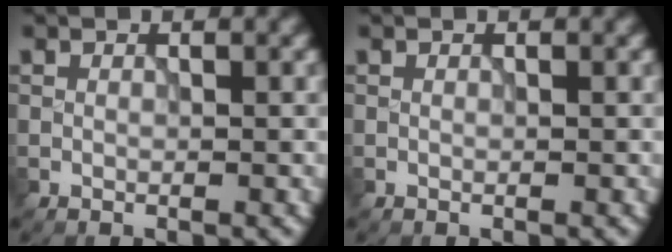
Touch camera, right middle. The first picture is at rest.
{"total": 0.0}